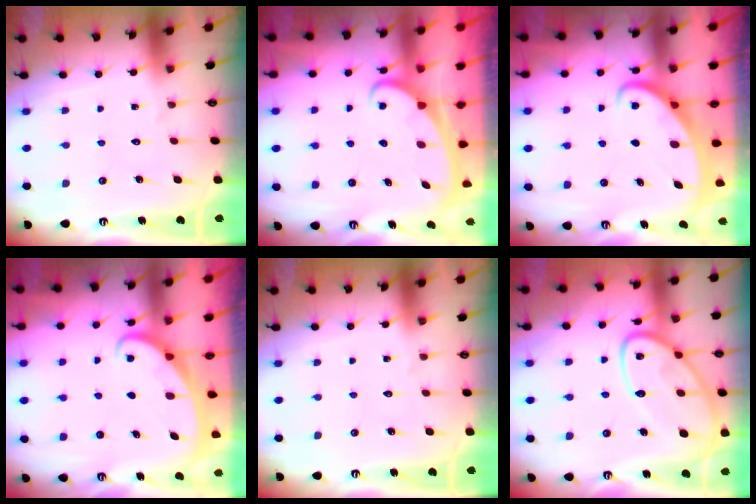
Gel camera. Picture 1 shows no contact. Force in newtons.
{"total": 2.3, "press": 2.3, "slide": 0.3}
{"total": 2.5, "press": 2.5, "slide": 0.3}
{"total": 2.2, "press": 2.2, "slide": 0.1}
{"total": 0.0}
{"total": 15.1, "press": 15.1, "slide": 1.4}